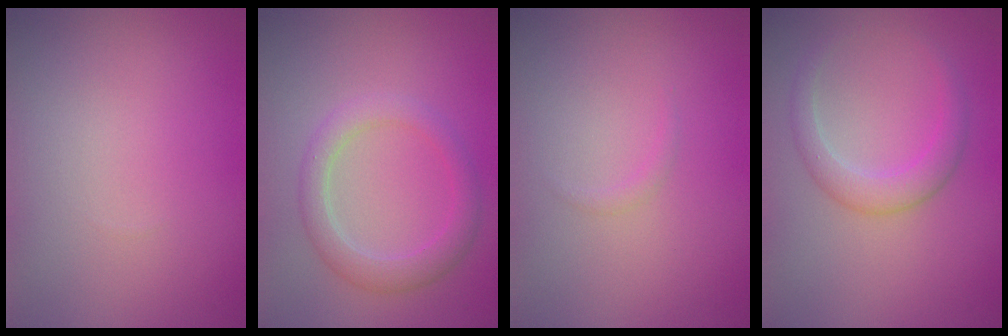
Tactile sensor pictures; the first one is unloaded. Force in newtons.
{"total": 2.9, "press": 2.9, "slide": 0.2}
{"total": 0.5, "press": 0.5, "slide": 0.1}
{"total": 2.6, "press": 2.6, "slide": 0.1}